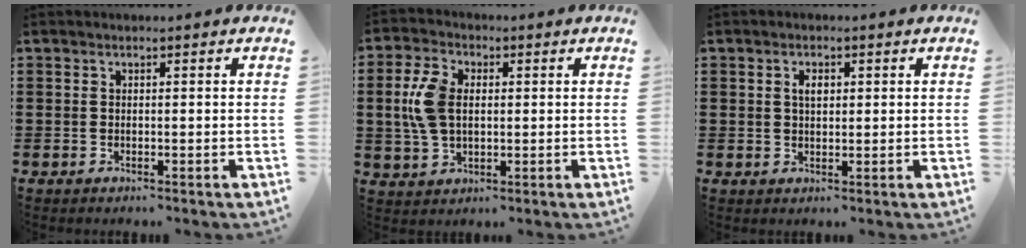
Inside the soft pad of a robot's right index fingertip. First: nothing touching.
{"total": 7.2, "force": [0.7, 4.5, 5.6], "torque": [-0.145, 0.007, 0.003]}
{"total": 2.0, "force": [0.4, 1.1, 1.6], "torque": [-0.036, 0.006, 0.007]}